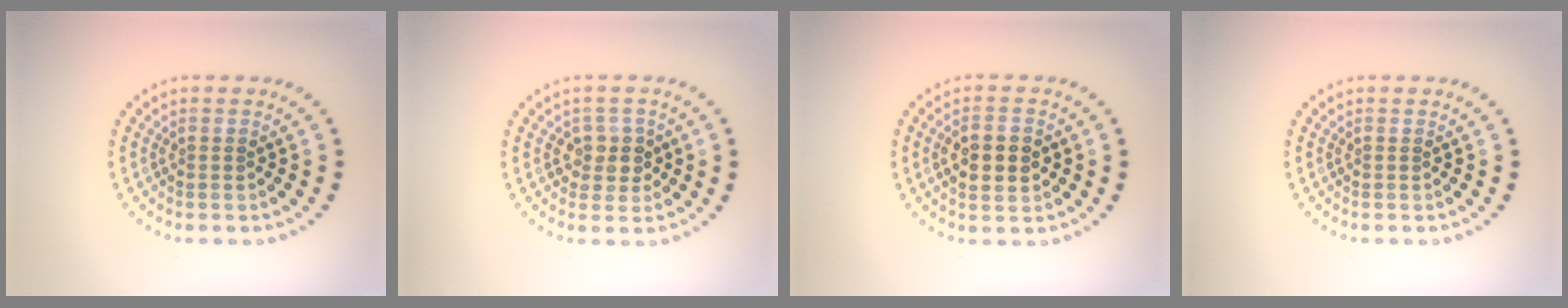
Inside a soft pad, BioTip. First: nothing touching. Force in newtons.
{"total": 2.2, "press": 2.1, "slide": 0.6}
{"total": 4.3, "press": 4.3, "slide": 0.1}
{"total": 0.0}